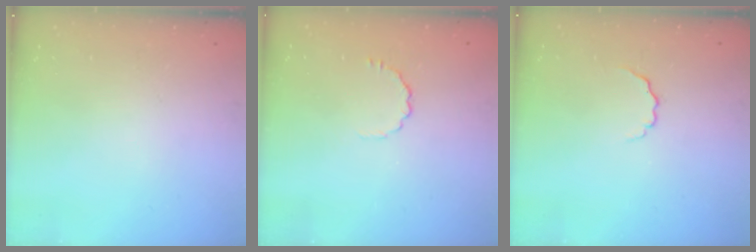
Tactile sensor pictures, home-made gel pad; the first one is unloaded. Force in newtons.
{"total": 3.6, "press": 3.4, "slide": 1.1}
{"total": 3.1, "press": 3.0, "slide": 0.7}